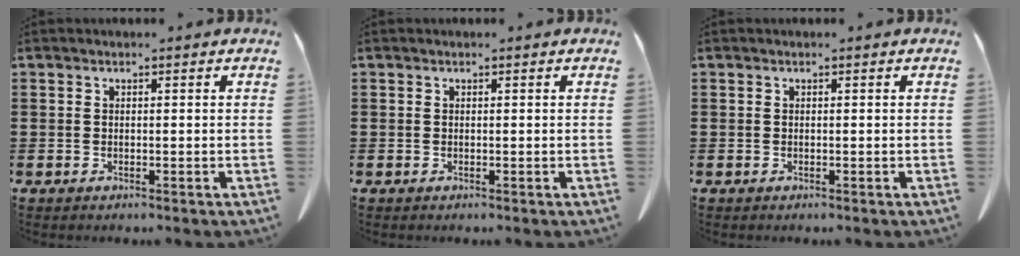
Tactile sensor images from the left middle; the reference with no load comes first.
{"total": 0.0}
{"total": 0.0}